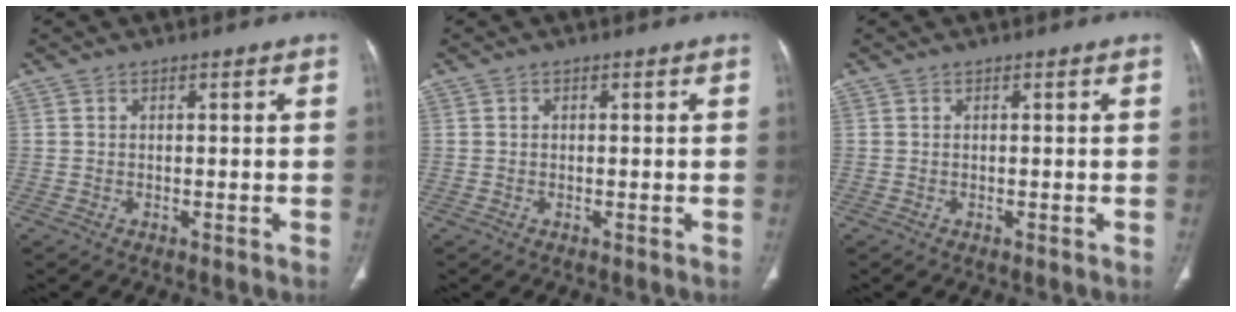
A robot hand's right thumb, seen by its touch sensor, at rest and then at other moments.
{"total": 0.0}
{"total": 0.0}